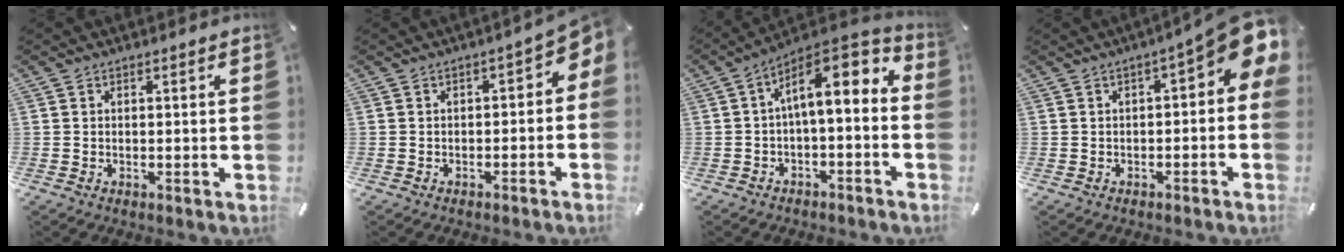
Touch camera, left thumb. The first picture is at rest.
{"total": 3.8, "force": [-0.4, 2.3, 2.9], "torque": [-0.042, -0.002, -0.014]}
{"total": 11.0, "force": [2.1, 5.0, 9.6], "torque": [-0.146, -0.012, 0.035]}
{"total": 8.9, "force": [3.0, 3.3, 7.7], "torque": [-0.096, -0.031, 0.048]}